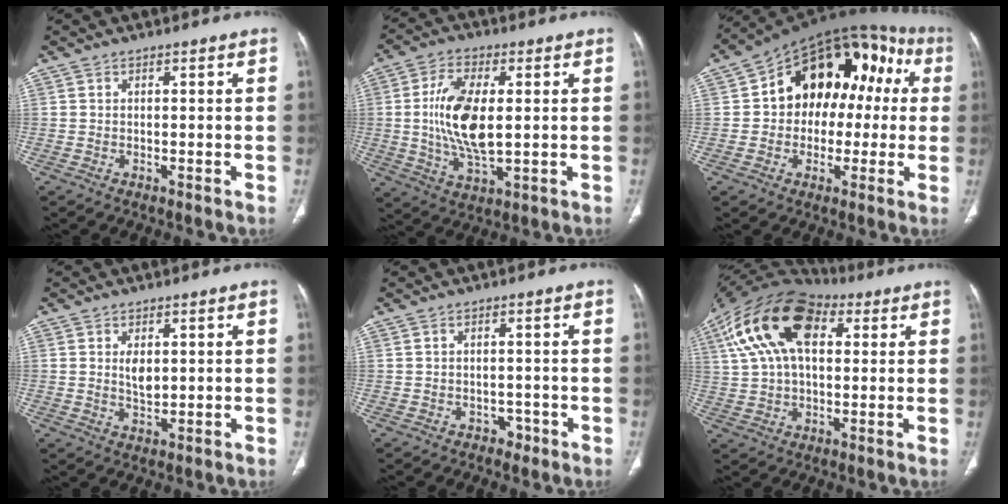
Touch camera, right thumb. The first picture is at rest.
{"total": 13.4, "force": [0.8, 6.2, 11.8], "torque": [-0.233, -0.009, 0.018]}
{"total": 20.0, "force": [1.9, 13.9, 14.2], "torque": [-0.143, 0.054, 0.021]}
{"total": 3.7, "force": [0.8, 2.1, 3.0], "torque": [-0.045, -0.009, 0.019]}
{"total": 2.1, "force": [-1.2, 1.6, 0.6], "torque": [0.000, 0.007, -0.014]}
{"total": 20.2, "force": [6.7, 11.5, 15.2], "torque": [-0.282, 0.025, 0.112]}